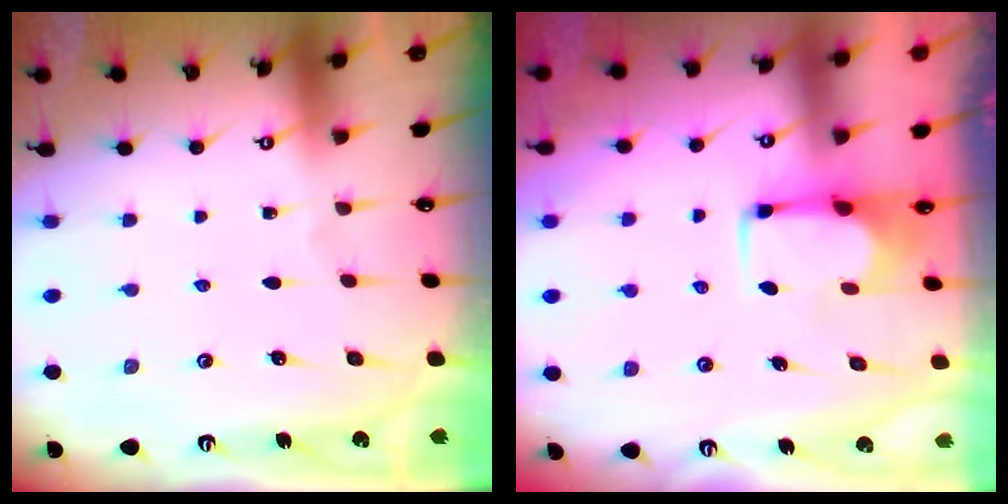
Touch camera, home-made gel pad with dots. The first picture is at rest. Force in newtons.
{"total": 1.8, "press": 1.6, "slide": 0.8}